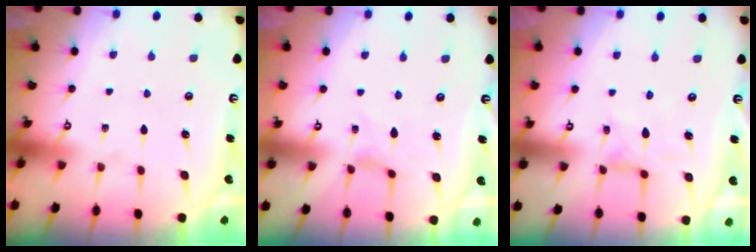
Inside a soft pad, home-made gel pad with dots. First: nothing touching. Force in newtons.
{"total": 0.6, "press": 0.6, "slide": 0.2}
{"total": 2.8, "press": 2.8, "slide": 0.4}